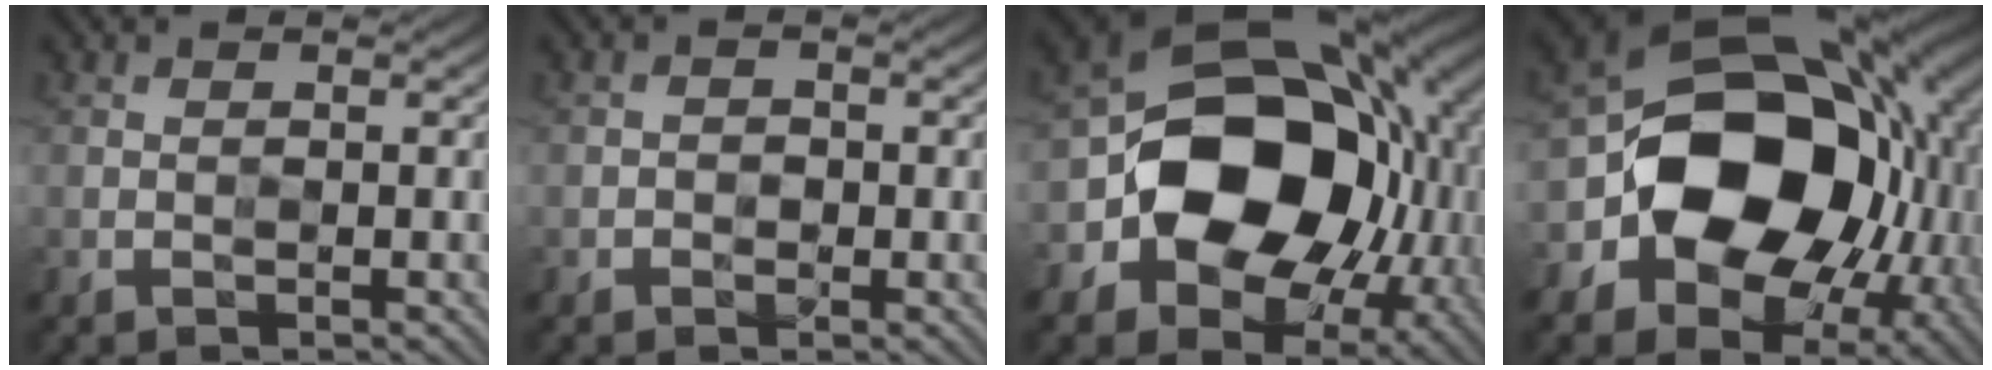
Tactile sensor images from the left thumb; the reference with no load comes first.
{"total": 1.3, "force": [-0.6, 1.1, 0.1], "torque": [0.002, -0.003, -0.012]}
{"total": 17.1, "force": [-1.8, 13.4, 10.6], "torque": [-0.161, -0.031, -0.027]}
{"total": 19.1, "force": [-1.4, 14.9, 11.8], "torque": [-0.208, -0.038, -0.009]}